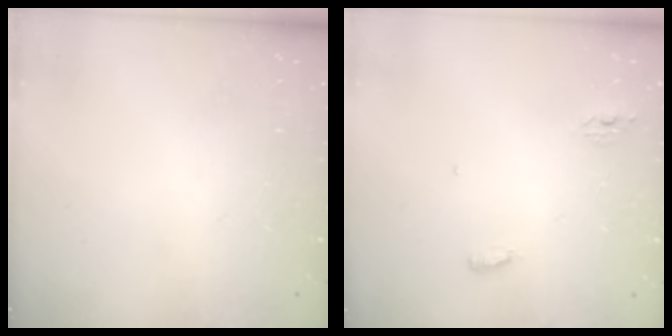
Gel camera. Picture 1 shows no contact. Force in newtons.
{"total": 5.2, "press": 4.4, "slide": 2.7}